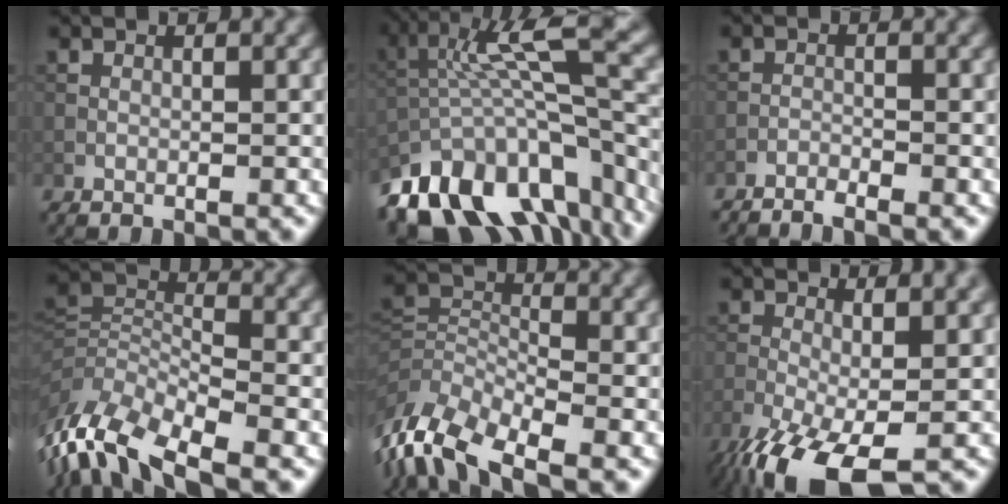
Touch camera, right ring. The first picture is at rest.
{"total": 14.1, "force": [-7.5, 6.6, 10.0], "torque": [-0.189, 0.010, -0.118]}
{"total": 2.1, "force": [-2.0, 0.0, 0.7], "torque": [-0.023, -0.003, -0.040]}
{"total": 10.5, "force": [-7.0, 3.7, 7.0], "torque": [-0.138, -0.006, -0.142]}
{"total": 9.7, "force": [-6.4, 4.1, 6.0], "torque": [-0.123, -0.009, -0.131]}
{"total": 10.8, "force": [-5.2, 3.6, 8.7], "torque": [-0.184, -0.041, -0.089]}